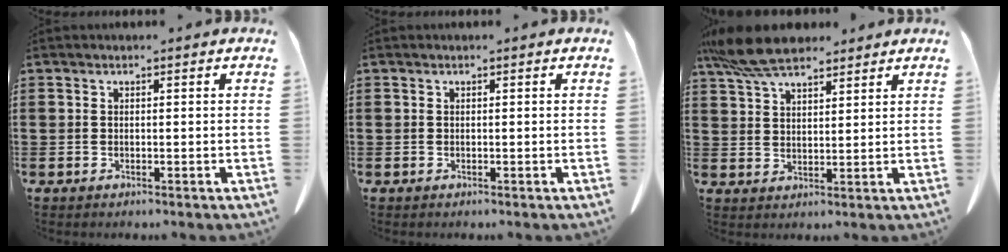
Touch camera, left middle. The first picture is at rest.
{"total": 0.0}
{"total": 8.5, "force": [6.9, 2.6, 4.2], "torque": [-0.102, -0.009, 0.132]}